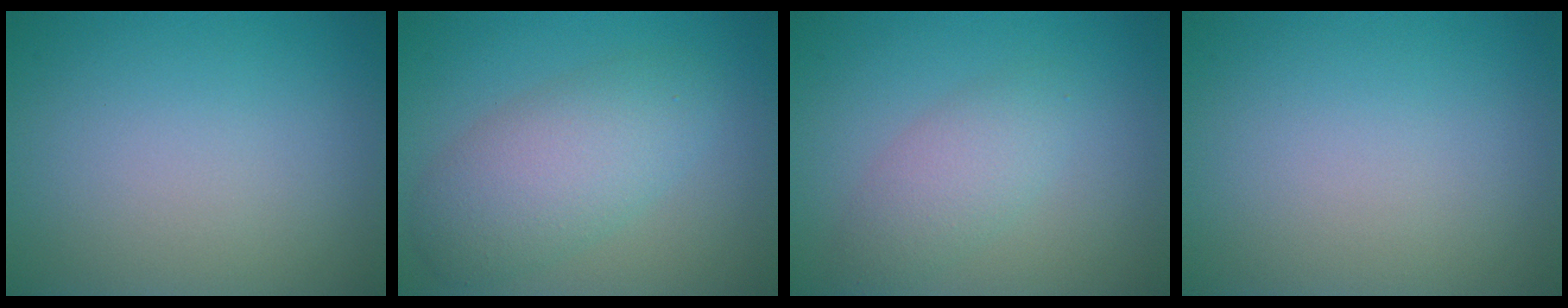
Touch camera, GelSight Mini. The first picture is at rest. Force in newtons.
{"total": 5.4, "press": 5.4, "slide": 0.1}
{"total": 2.8, "press": 2.8, "slide": 0.2}
{"total": 0.0}